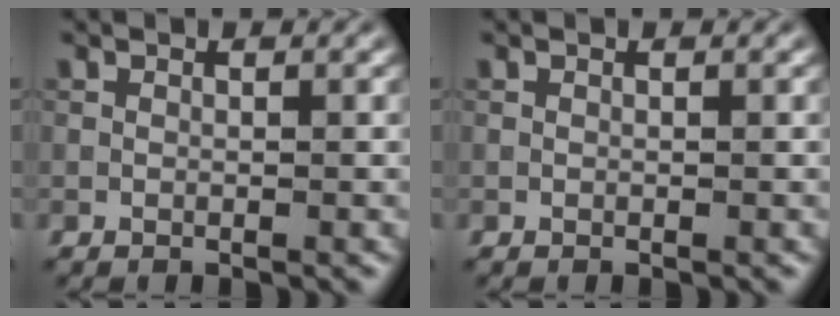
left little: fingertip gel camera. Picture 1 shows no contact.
{"total": 0.0}